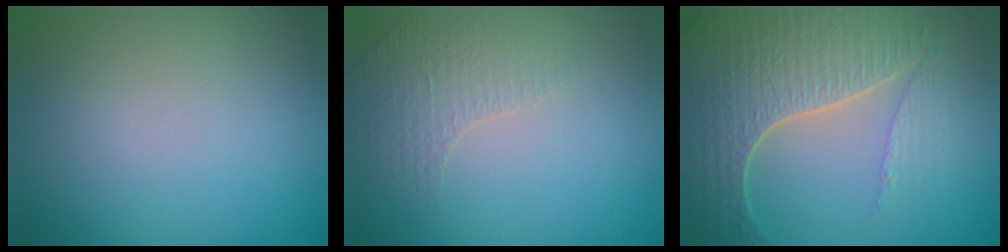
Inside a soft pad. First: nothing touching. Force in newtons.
{"total": 1.3, "press": 0.9, "slide": 0.9}
{"total": 6.8, "press": 5.2, "slide": 4.3}